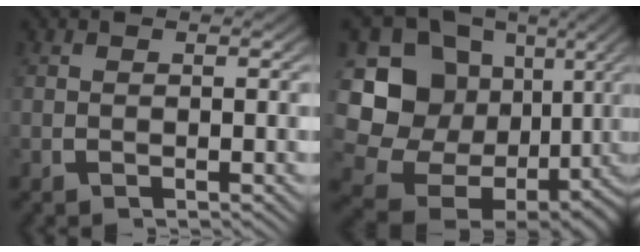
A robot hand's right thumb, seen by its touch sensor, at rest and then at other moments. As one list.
[{"total": 16.5, "force": [-0.4, 13.0, 10.1], "torque": [-0.202, -0.045, 0.009]}]